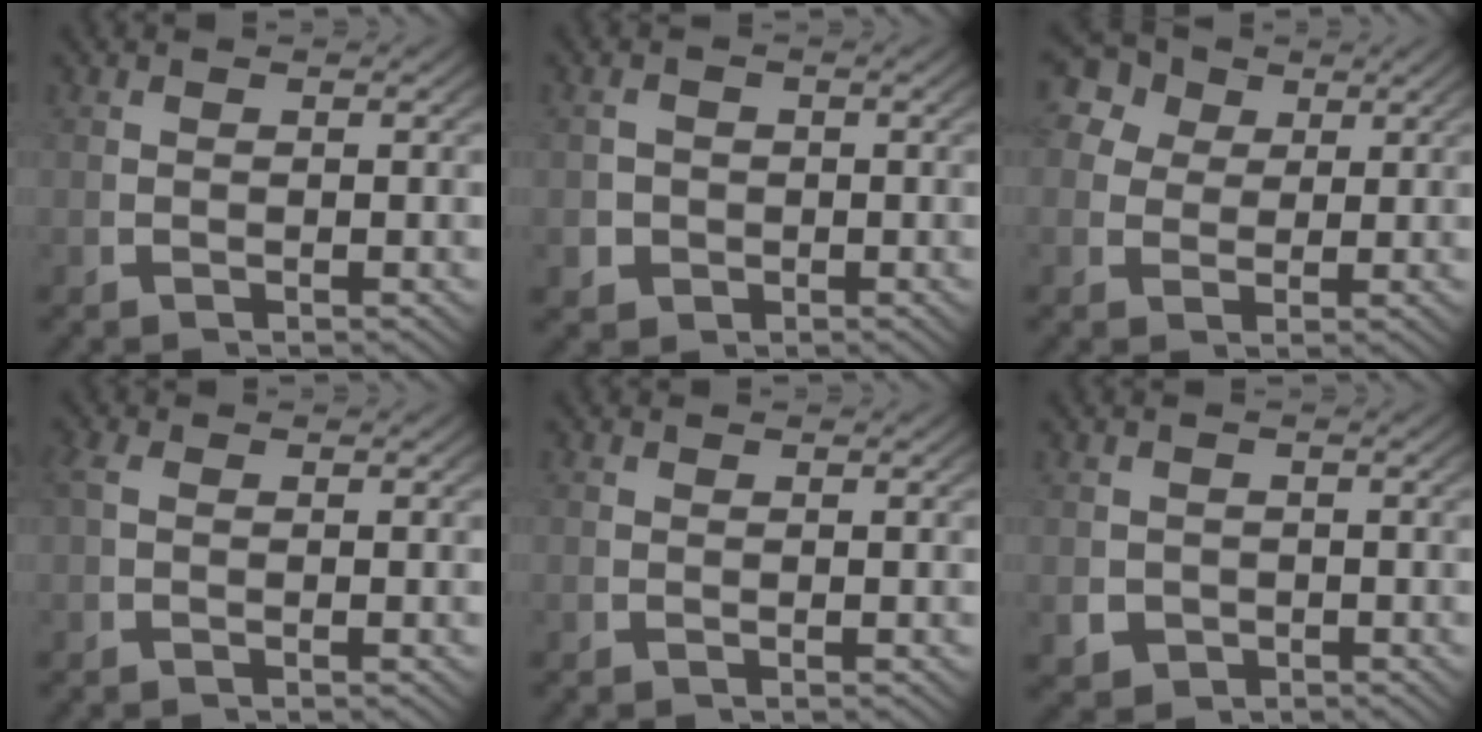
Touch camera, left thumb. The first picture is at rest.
{"total": 3.4, "force": [-1.0, 3.1, 1.2], "torque": [-0.029, -0.016, -0.009]}
{"total": 8.1, "force": [3.3, 6.2, 3.8], "torque": [-0.076, 0.003, 0.047]}
{"total": 1.0, "force": [0.1, 0.7, 0.7], "torque": [-0.021, 0.000, 0.004]}
{"total": 0.0}
{"total": 3.3, "force": [-1.2, 2.8, 1.3], "torque": [-0.032, -0.022, -0.009]}